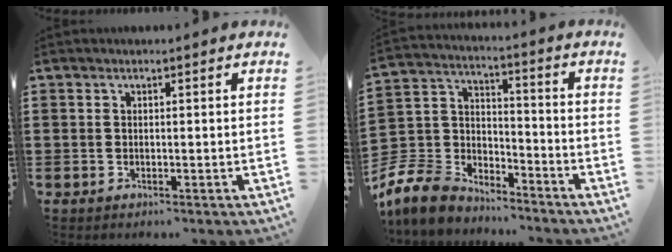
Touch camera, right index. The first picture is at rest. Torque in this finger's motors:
{"motor_torque": [-0.57, 0.68, -1.05, -0.21]}